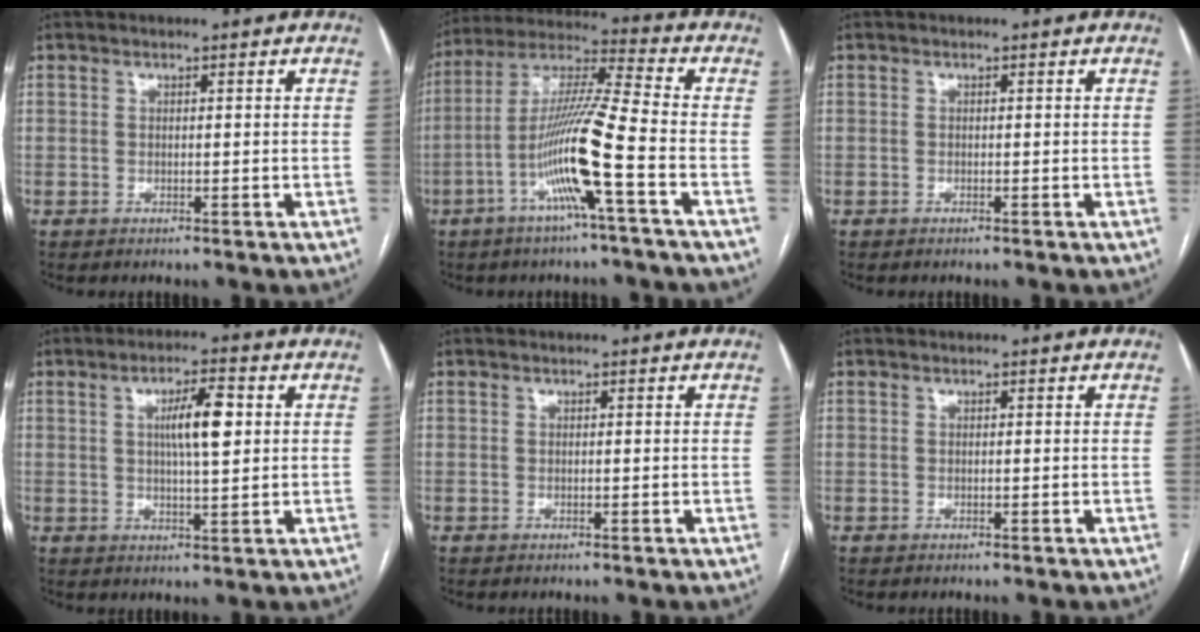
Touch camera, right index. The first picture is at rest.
{"total": 13.3, "force": [-4.8, -1.1, 12.4], "torque": [-0.240, 0.004, -0.098]}
{"total": 0.0}
{"total": 6.7, "force": [1.5, 1.1, 6.5], "torque": [-0.112, 0.010, 0.026]}
{"total": 0.0}
{"total": 0.0}